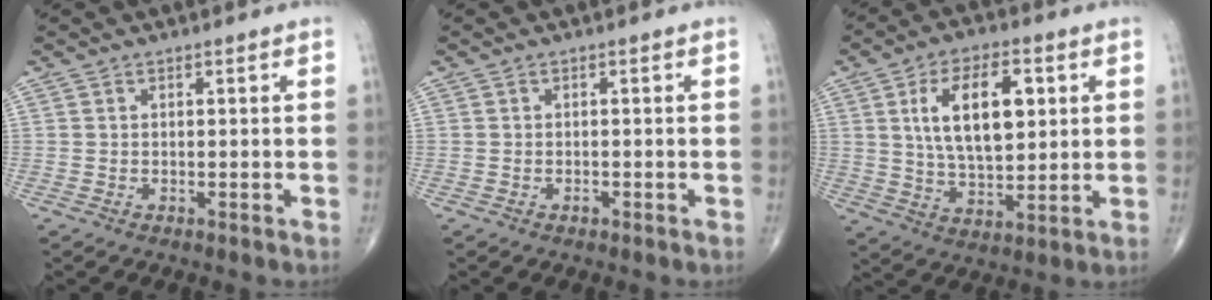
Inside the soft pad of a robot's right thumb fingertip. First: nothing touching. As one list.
[{"total": 0.6, "force": [-0.4, 0.4, 0.3], "torque": [-0.004, 0.001, -0.007]}, {"total": 14.7, "force": [3.7, 7.4, 12.1], "torque": [-0.190, -0.008, 0.071]}]